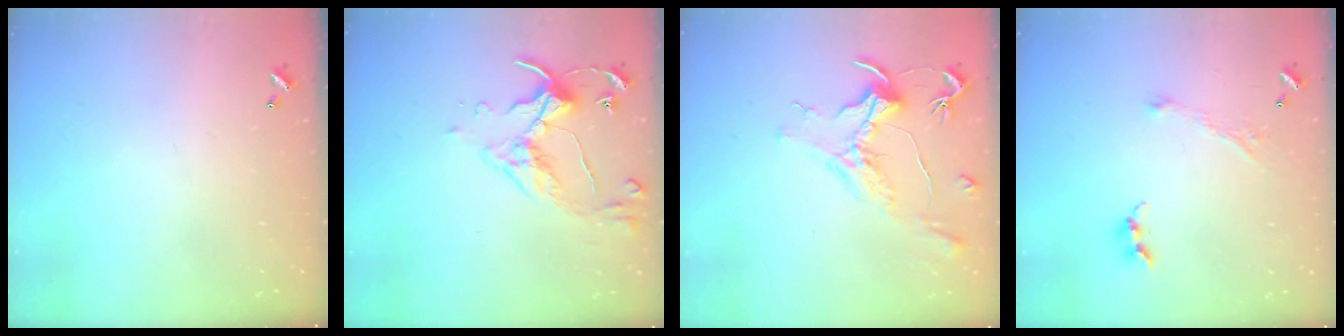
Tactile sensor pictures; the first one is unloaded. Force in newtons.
{"total": 4.8, "press": 4.7, "slide": 1.0}
{"total": 1.6, "press": 1.4, "slide": 0.7}
{"total": 2.9, "press": 2.8, "slide": 0.4}